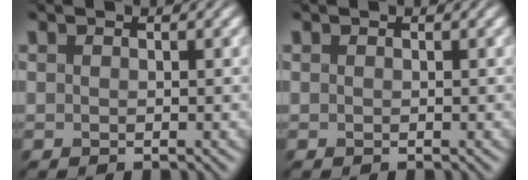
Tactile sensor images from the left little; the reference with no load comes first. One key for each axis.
{"total": 0.0}